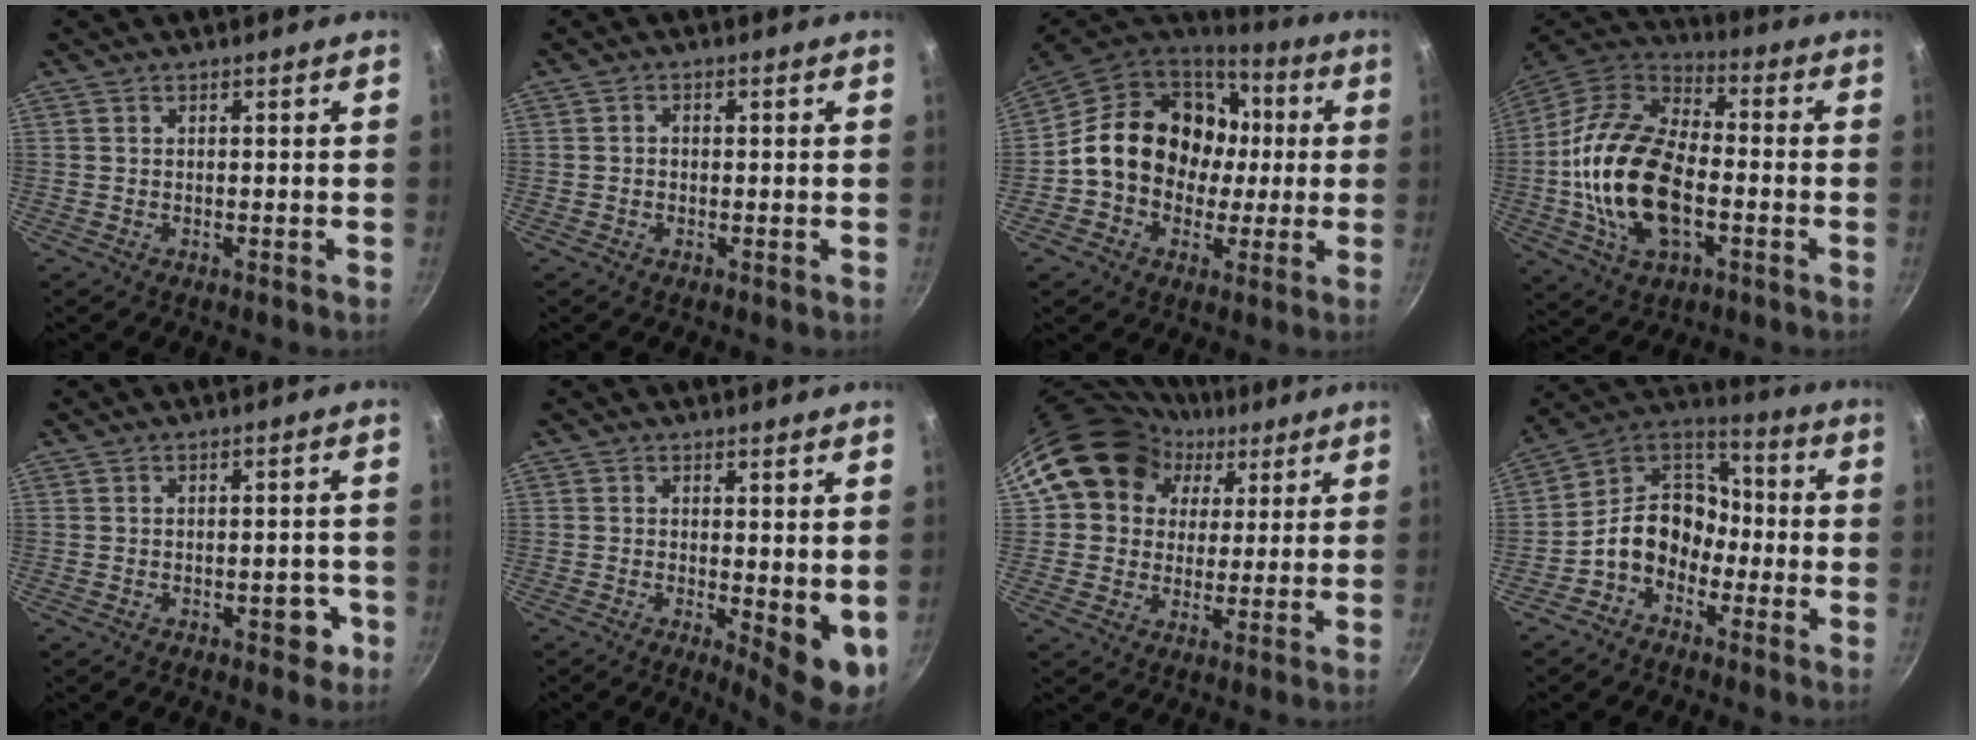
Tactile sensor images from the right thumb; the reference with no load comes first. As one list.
[{"total": 1.2, "force": [-0.1, 1.0, 0.7], "torque": [-0.011, 0.006, -0.004]}, {"total": 19.7, "force": [1.0, 16.2, 11.3], "torque": [-0.158, 0.042, 0.013]}, {"total": 21.7, "force": [-3.4, 12.5, 17.4], "torque": [-0.324, 0.029, -0.071]}, {"total": 4.0, "force": [-1.7, 2.3, 2.9], "torque": [-0.010, 0.018, -0.018]}, {"total": 7.3, "force": [-0.1, 2.8, 6.7], "torque": [-0.078, -0.012, 0.004]}, {"total": 14.2, "force": [5.4, 11.9, 5.4], "torque": [-0.061, 0.006, 0.083]}, {"total": 12.4, "force": [-4.5, 9.5, 6.6], "torque": [-0.066, 0.067, -0.110]}]